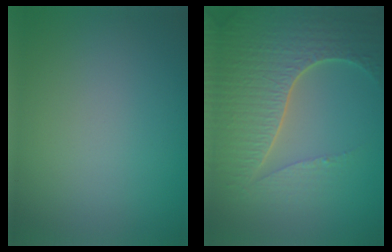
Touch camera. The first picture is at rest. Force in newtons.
{"total": 7.7, "press": 5.6, "slide": 5.3}